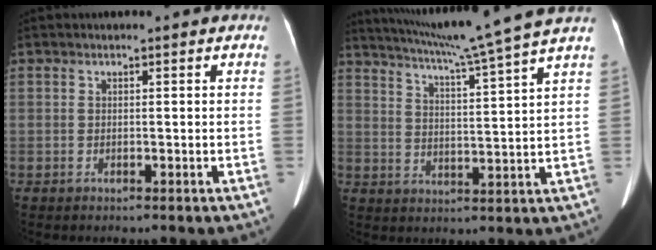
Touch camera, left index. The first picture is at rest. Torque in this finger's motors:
{"motor_torque": [0.53, -1.30, 0.01, 0.08]}